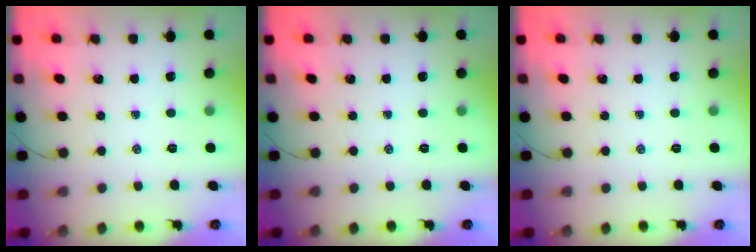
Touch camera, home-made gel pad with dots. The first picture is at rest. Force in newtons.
{"total": 0.0}
{"total": 0.0}